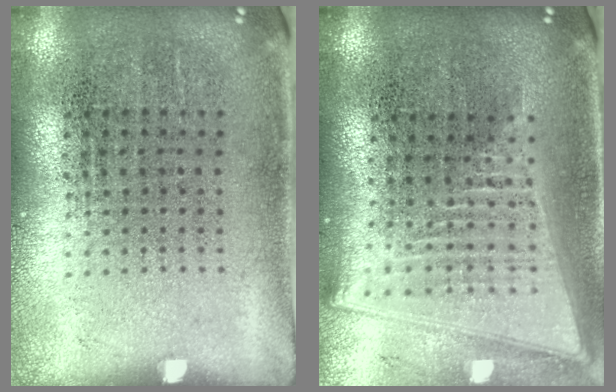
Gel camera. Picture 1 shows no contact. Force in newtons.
{"total": 2.1, "press": 1.7, "slide": 1.1}